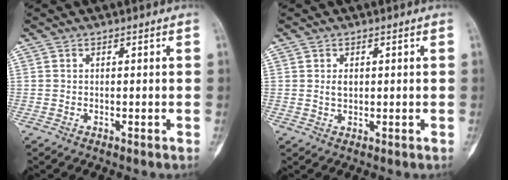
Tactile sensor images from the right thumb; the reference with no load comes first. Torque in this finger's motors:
{"motor_torque": [0.27, 0.13, 0.19, 0.00, 0.03]}